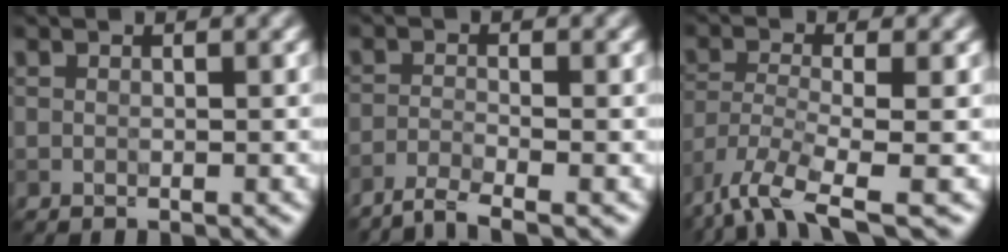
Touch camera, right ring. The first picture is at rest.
{"total": 2.8, "force": [-2.3, 0.4, 1.5], "torque": [-0.028, -0.002, -0.055]}
{"total": 7.9, "force": [-5.5, 2.2, 5.3], "torque": [-0.111, -0.015, -0.110]}